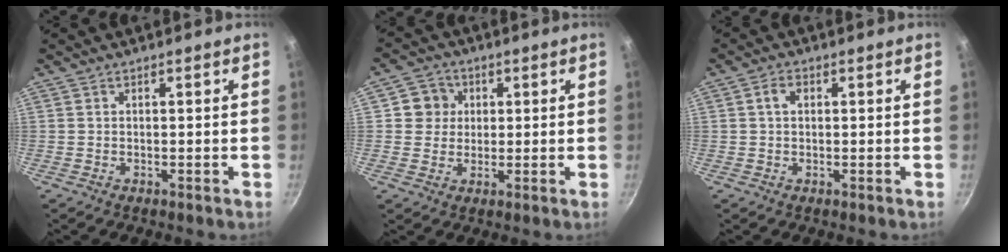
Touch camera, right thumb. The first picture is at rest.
{"total": 5.6, "force": [1.2, 5.3, 1.2], "torque": [0.021, 0.005, 0.011]}
{"total": 2.6, "force": [0.5, 1.8, 1.8], "torque": [-0.026, 0.005, 0.006]}